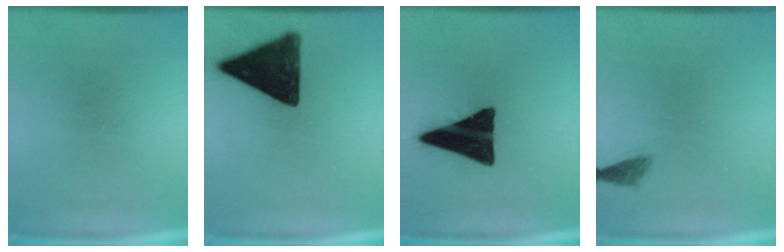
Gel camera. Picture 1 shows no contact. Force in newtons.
{"total": 15.0}
{"total": 18.8}
{"total": 1.3}